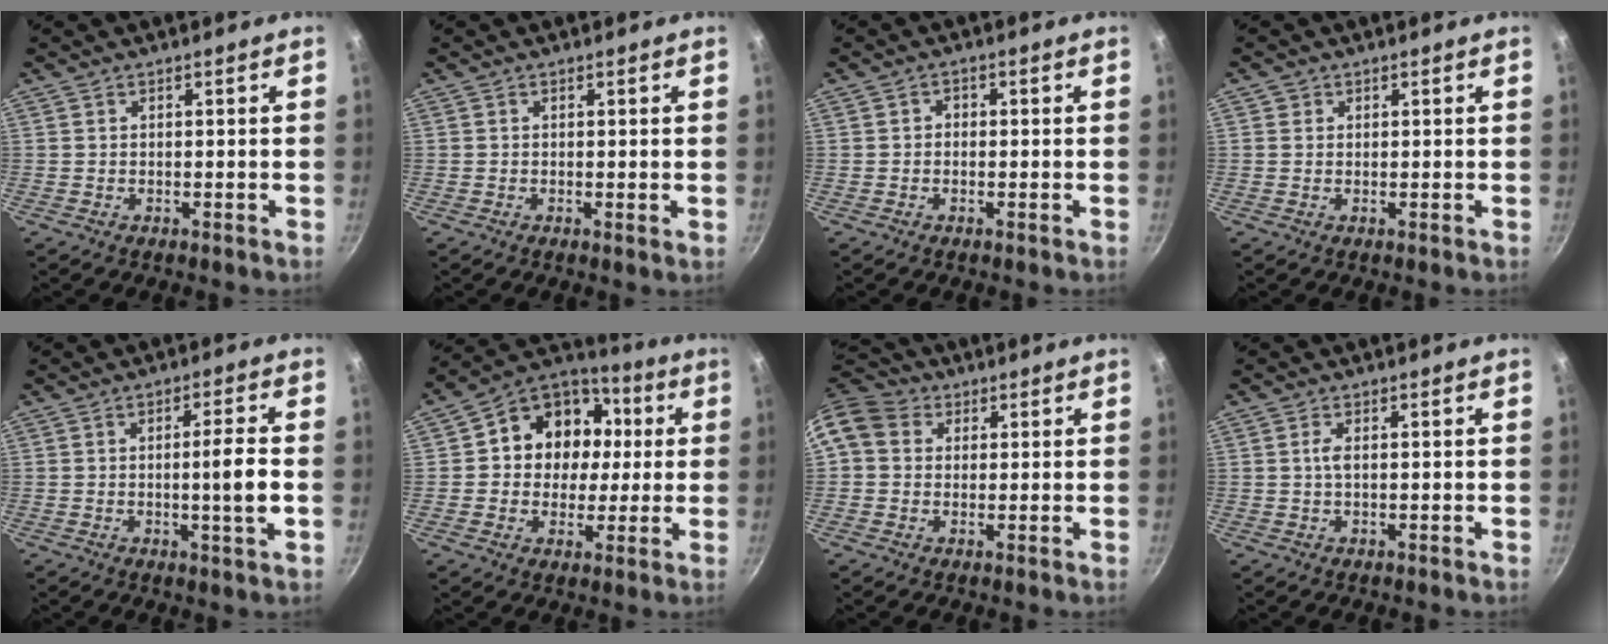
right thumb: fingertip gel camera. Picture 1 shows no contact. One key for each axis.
{"total": 0.7, "fx": 0.2, "fy": 0.2, "fz": 0.7, "tx": -0.011, "ty": -0.003, "tz": 0.000}
{"total": 1.3, "fx": -0.3, "fy": 1.1, "fz": 0.6, "tx": -0.008, "ty": 0.005, "tz": -0.008}
{"total": 1.1, "fx": 0.3, "fy": 1.0, "fz": 0.2, "tx": 0.003, "ty": 0.000, "tz": 0.000}
{"total": 6.4, "fx": -0.9, "fy": 0.1, "fz": 6.3, "tx": -0.106, "ty": 0.008, "tz": -0.014}
{"total": 15.7, "fx": 1.9, "fy": 13.4, "fz": 7.9, "tx": -0.089, "ty": 0.026, "tz": 0.014}
{"total": 9.7, "fx": 2.2, "fy": 8.1, "fz": 4.8, "tx": -0.083, "ty": 0.019, "tz": 0.024}
{"total": 1.6, "fx": 0.1, "fy": 0.5, "fz": 1.5, "tx": -0.035, "ty": 0.003, "tz": 0.000}